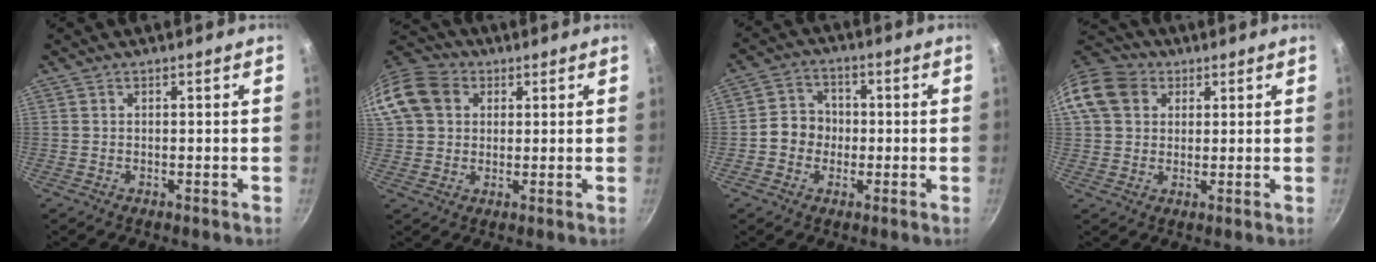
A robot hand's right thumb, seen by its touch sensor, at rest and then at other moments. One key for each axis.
{"total": 14.4, "fx": 3.9, "fy": 11.7, "fz": 7.4, "tx": -0.147, "ty": 0.027, "tz": 0.058}
{"total": 6.4, "fx": -0.9, "fy": 5.7, "fz": 2.6, "tx": -0.012, "ty": 0.019, "tz": -0.029}
{"total": 11.5, "fx": 3.4, "fy": 9.4, "fz": 5.7, "tx": -0.094, "ty": 0.019, "tz": 0.048}